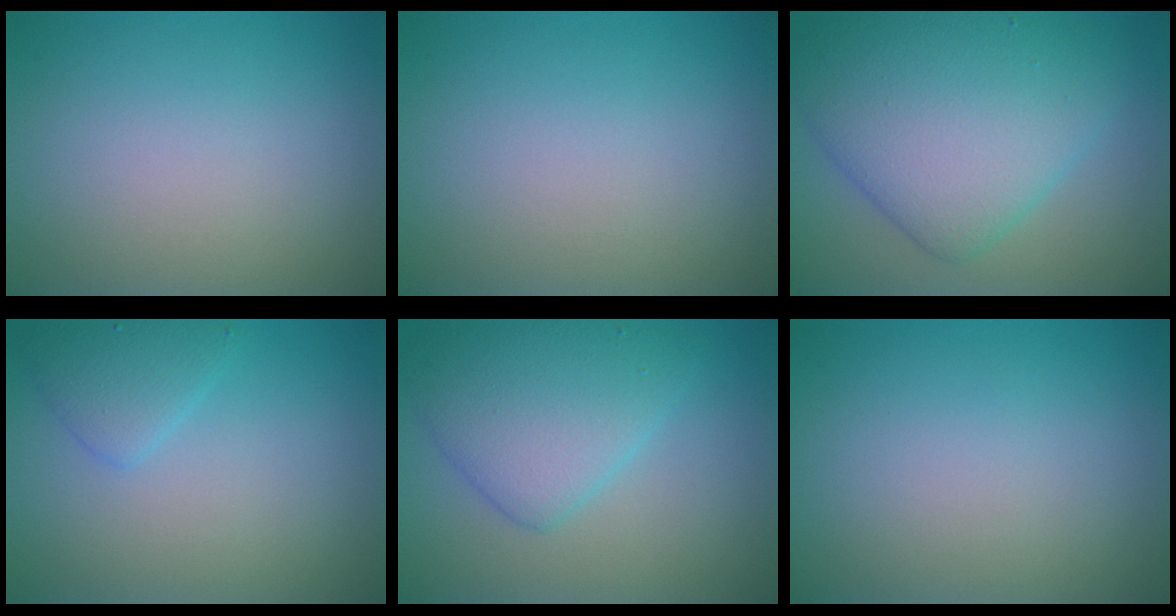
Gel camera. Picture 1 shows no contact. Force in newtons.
{"total": 0.0}
{"total": 8.8, "press": 8.8, "slide": 0.3}
{"total": 2.1, "press": 2.1, "slide": 0.0}
{"total": 5.4, "press": 5.4, "slide": 0.2}
{"total": 0.0}